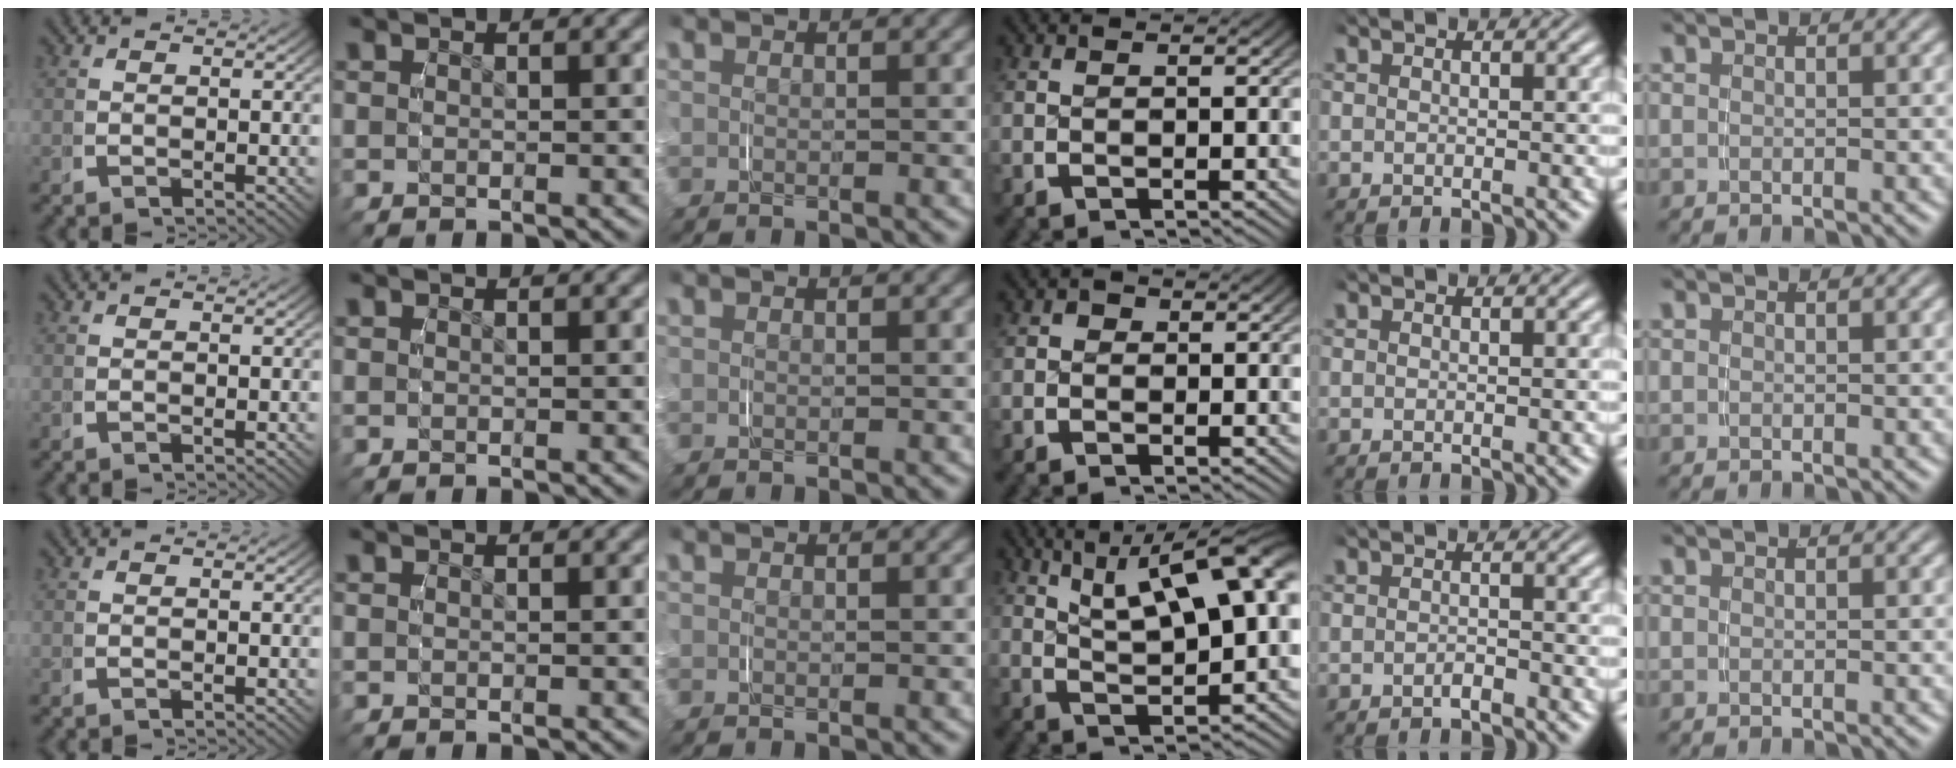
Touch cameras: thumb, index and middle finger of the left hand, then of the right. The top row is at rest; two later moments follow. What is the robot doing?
{"motion": "grasp_and_lifting", "object": "map"}